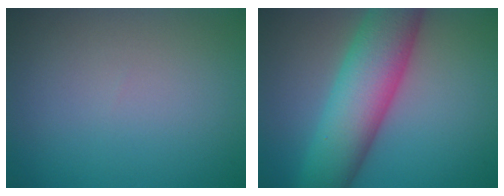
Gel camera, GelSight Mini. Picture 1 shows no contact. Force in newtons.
{"total": 9.6, "press": 9.6, "slide": 0.2}